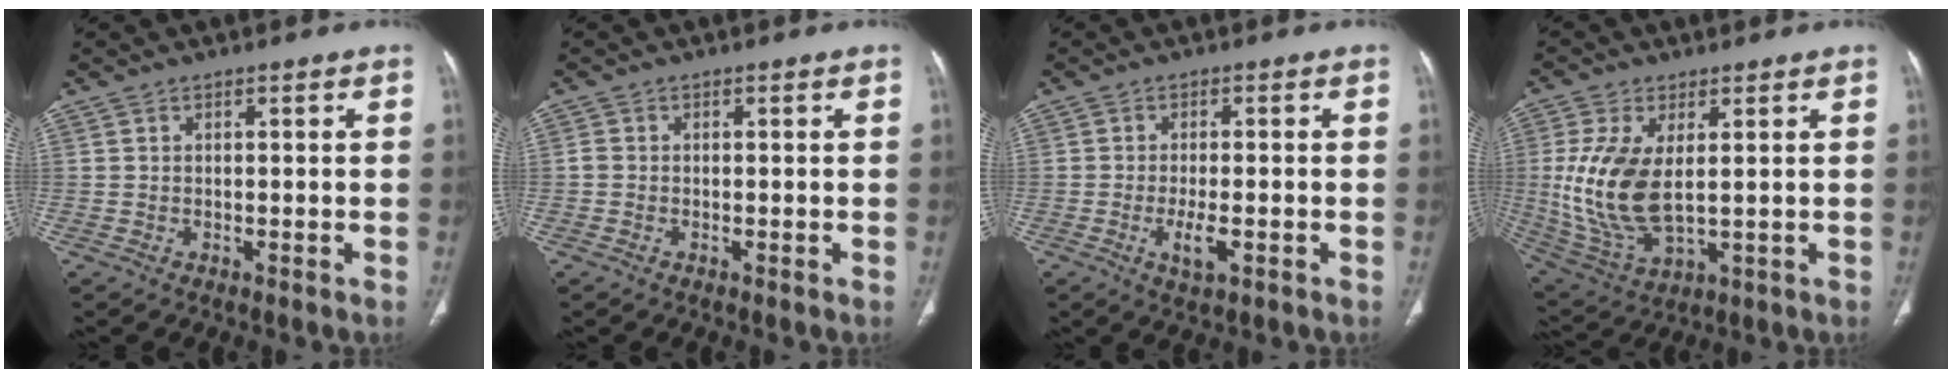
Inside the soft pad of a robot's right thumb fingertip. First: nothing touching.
{"total": 0.9, "force": [-0.2, 0.7, 0.4], "torque": [-0.007, 0.001, -0.005]}
{"total": 4.5, "force": [-1.5, 1.5, 3.9], "torque": [-0.070, -0.003, -0.024]}
{"total": 14.1, "force": [1.2, 7.1, 12.1], "torque": [-0.258, -0.016, 0.040]}